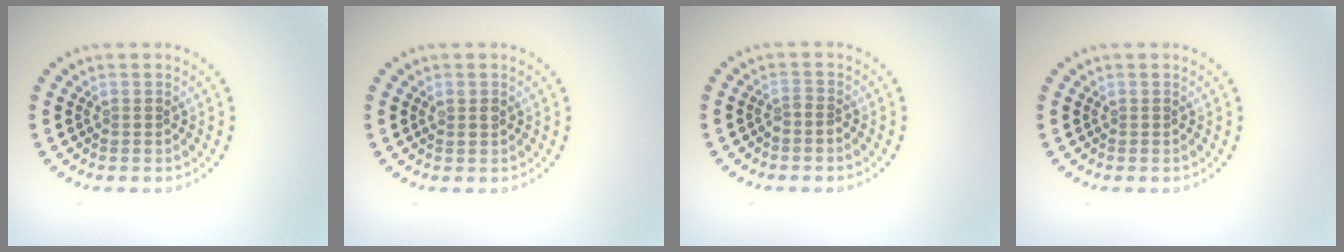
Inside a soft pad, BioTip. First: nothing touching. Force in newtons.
{"total": 0.9, "press": 0.8, "slide": 0.4}
{"total": 0.8, "press": 0.5, "slide": 0.6}
{"total": 0.0}